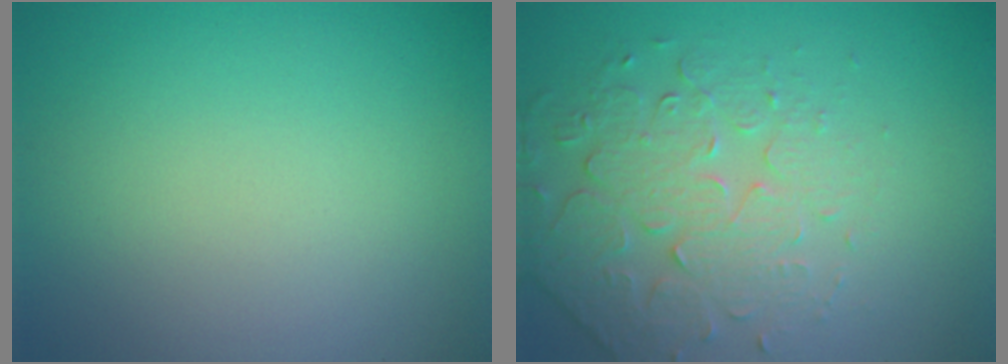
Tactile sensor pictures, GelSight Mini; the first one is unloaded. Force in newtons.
{"total": 4.8, "press": 3.7, "slide": 3.0}